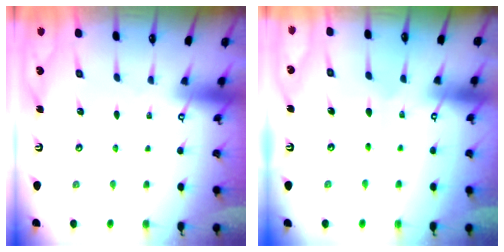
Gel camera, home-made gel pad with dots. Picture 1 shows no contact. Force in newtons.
{"total": 4.5, "press": 4.4, "slide": 0.2}